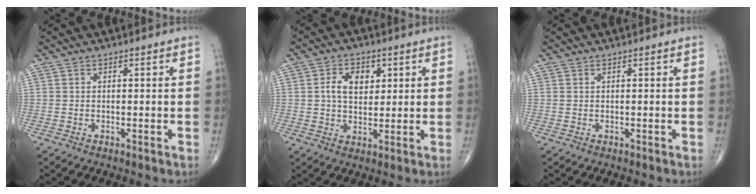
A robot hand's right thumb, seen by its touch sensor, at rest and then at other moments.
{"total": 6.7, "force": [1.8, 4.5, 4.6], "torque": [-0.056, -0.005, 0.027]}
{"total": 0.0}